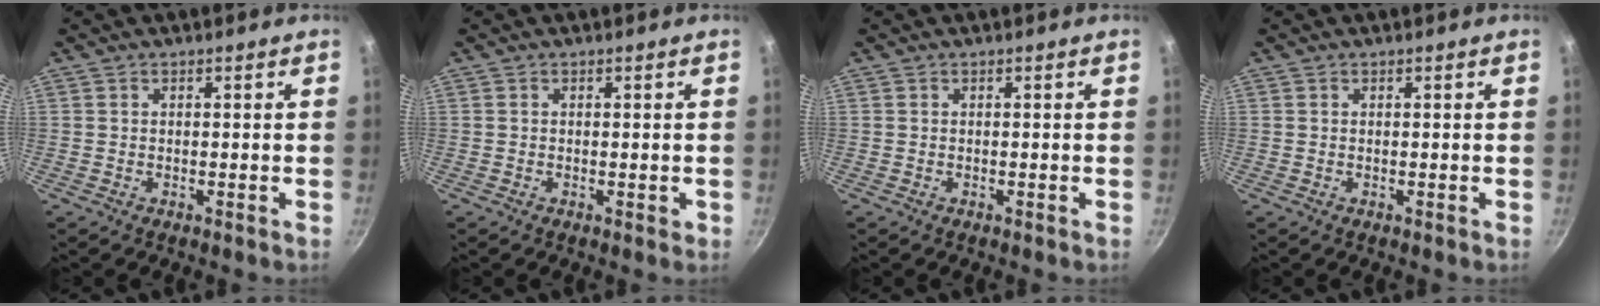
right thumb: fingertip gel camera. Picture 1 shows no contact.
{"total": 0.7, "force": [-0.1, 0.3, 0.7], "torque": [-0.007, 0.002, -0.003]}
{"total": 0.0}
{"total": 0.0}